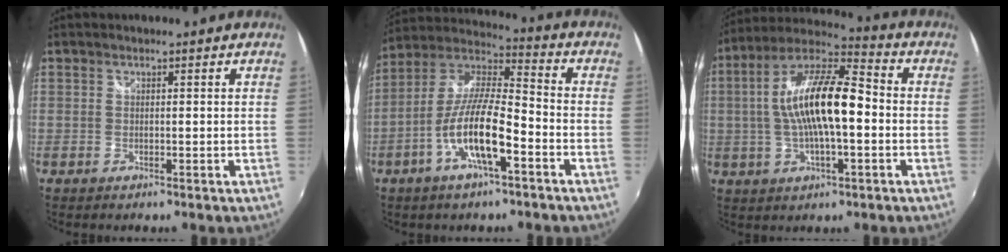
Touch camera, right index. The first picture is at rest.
{"total": 13.4, "force": [-5.7, 3.1, 11.7], "torque": [-0.234, -0.004, -0.110]}
{"total": 16.5, "force": [-0.6, 5.2, 15.6], "torque": [-0.291, 0.014, -0.019]}